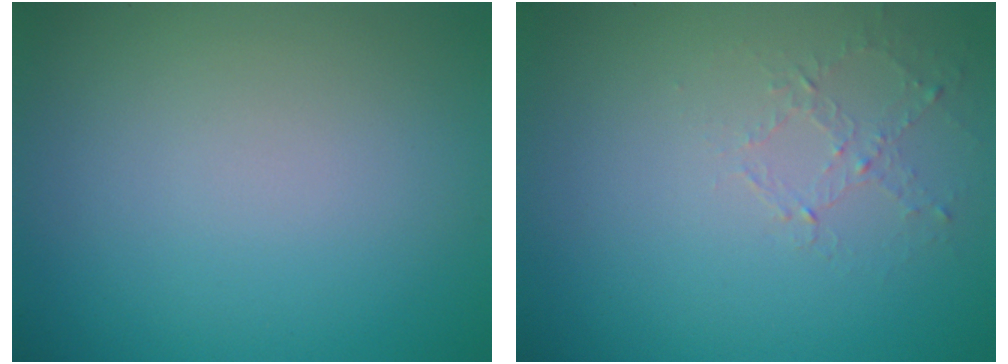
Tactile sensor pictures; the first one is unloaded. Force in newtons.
{"total": 1.0, "press": 0.4, "slide": 0.9}